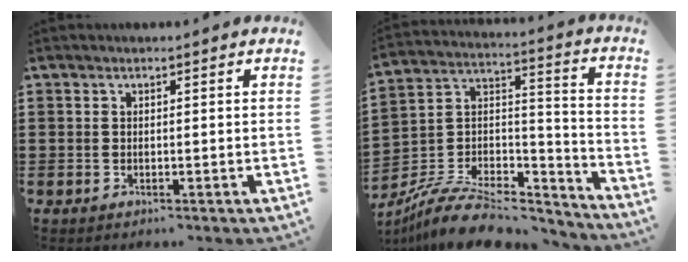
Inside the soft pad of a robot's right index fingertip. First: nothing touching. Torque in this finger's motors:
{"motor_torque": [-1.15, 0.99, -0.78, -0.21]}